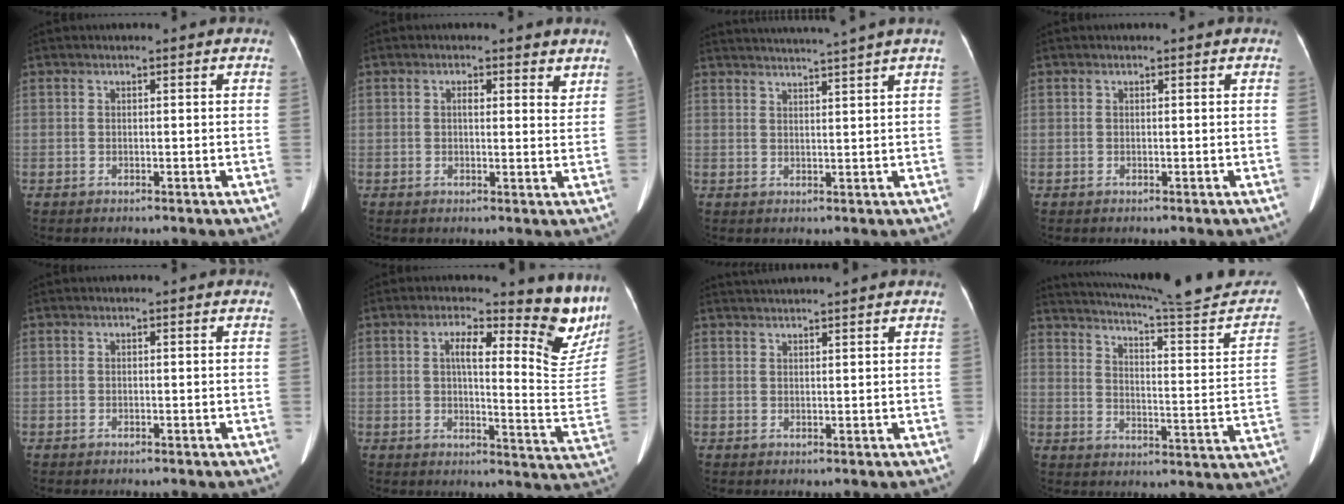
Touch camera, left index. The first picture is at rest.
{"total": 3.5, "force": [2.2, 1.5, 2.3], "torque": [-0.028, 0.006, 0.026]}
{"total": 9.8, "force": [8.8, -2.5, 3.6], "torque": [-0.051, -0.008, 0.117]}
{"total": 0.0}
{"total": 0.0}
{"total": 14.7, "force": [10.8, 3.2, 9.4], "torque": [-0.094, -0.030, 0.110]}
{"total": 6.6, "force": [6.1, -0.8, 2.4], "torque": [-0.034, 0.034, 0.084]}
{"total": 24.3, "force": [22.2, 1.2, 9.8], "torque": [-0.142, -0.057, 0.284]}